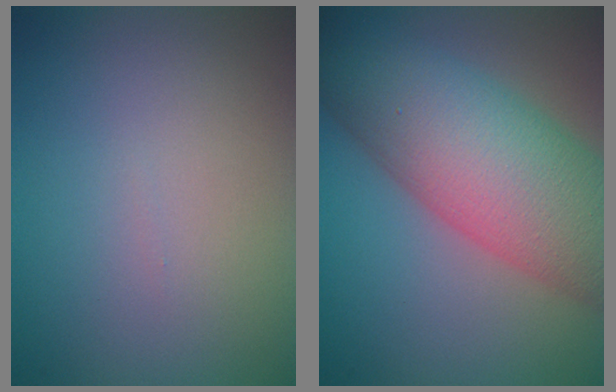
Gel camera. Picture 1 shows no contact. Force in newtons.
{"total": 12.5, "press": 12.5, "slide": 0.6}